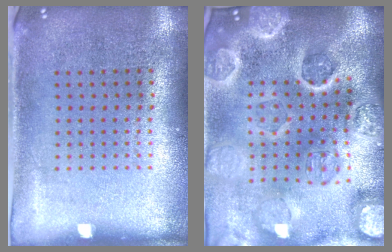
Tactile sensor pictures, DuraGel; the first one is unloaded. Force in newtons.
{"total": 5.3, "press": 4.6, "slide": 2.6}